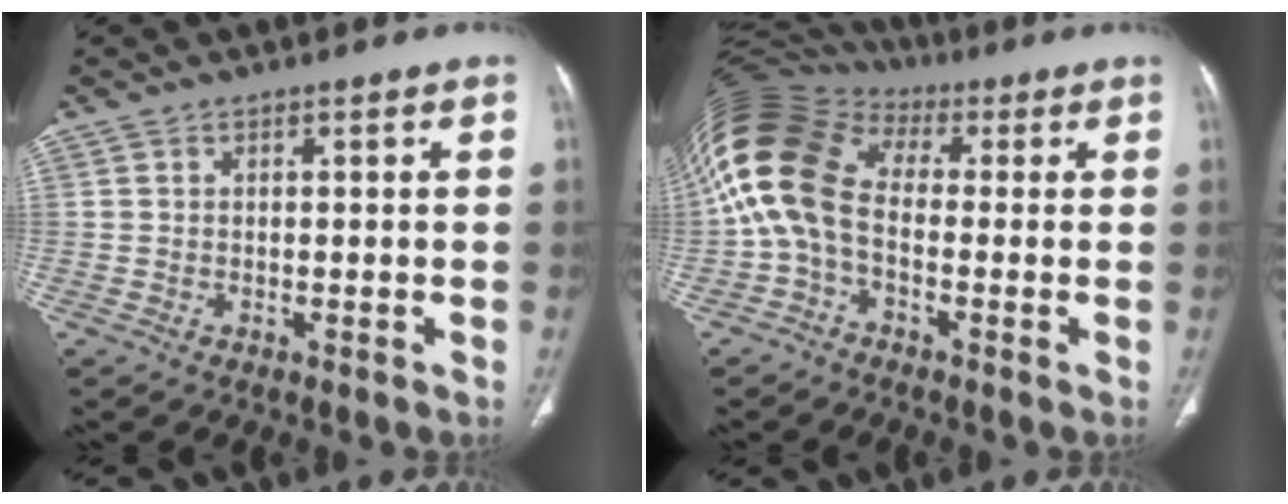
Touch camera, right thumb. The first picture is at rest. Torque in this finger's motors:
{"motor_torque": [0.70, 0.70, 2.25, -0.50, 0.72]}